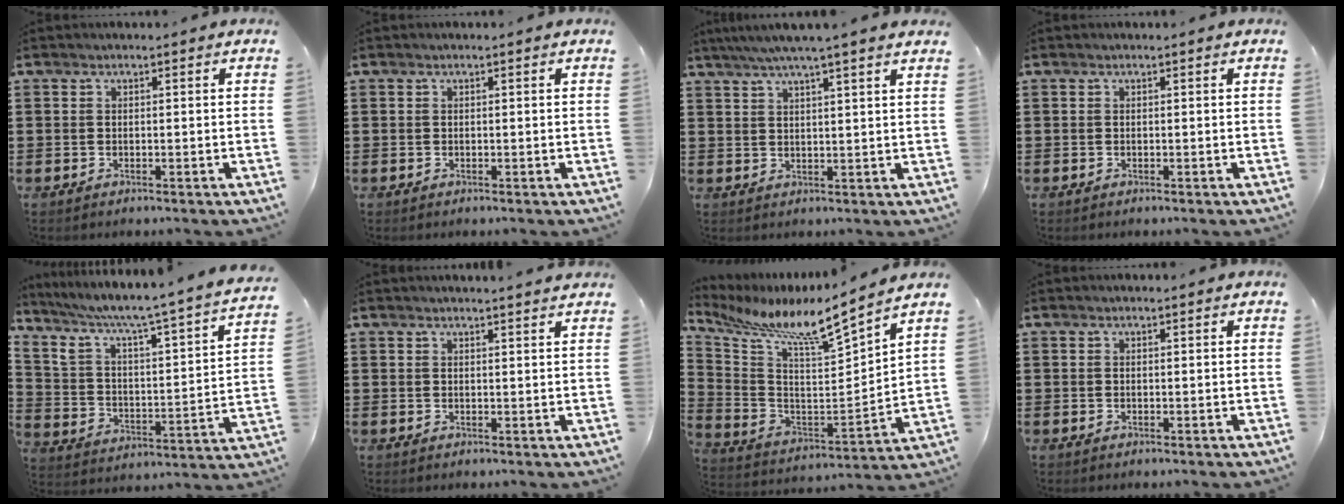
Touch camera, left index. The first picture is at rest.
{"total": 0.0}
{"total": 4.2, "force": [3.4, -0.7, 2.3], "torque": [-0.053, -0.007, 0.060]}
{"total": 0.0}
{"total": 3.6, "force": [2.6, 0.0, 2.4], "torque": [-0.063, -0.037, 0.029]}
{"total": 1.5, "force": [1.4, -0.2, 0.3], "torque": [-0.007, -0.002, 0.028]}
{"total": 8.0, "force": [7.0, -0.4, 3.8], "torque": [-0.111, -0.064, 0.105]}
{"total": 0.0}